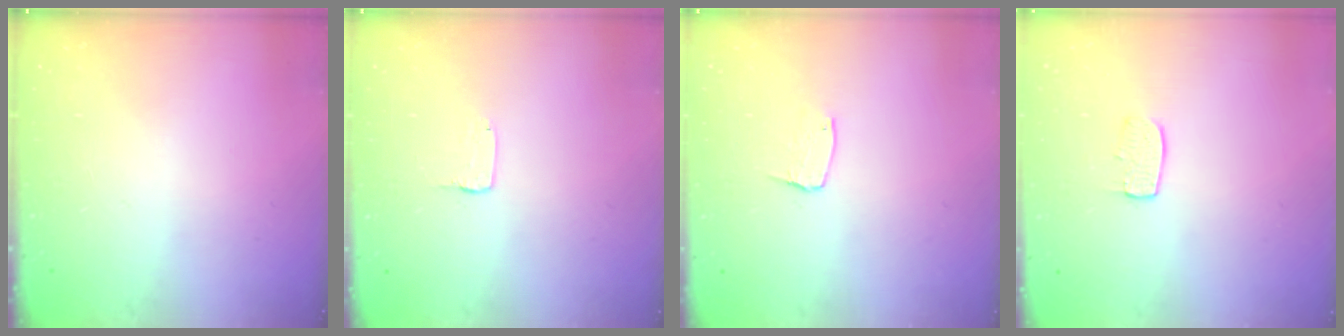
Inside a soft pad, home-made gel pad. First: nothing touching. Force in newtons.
{"total": 1.0, "press": 1.0, "slide": 0.1}
{"total": 4.7, "press": 4.7, "slide": 0.3}
{"total": 5.6, "press": 5.6, "slide": 0.4}